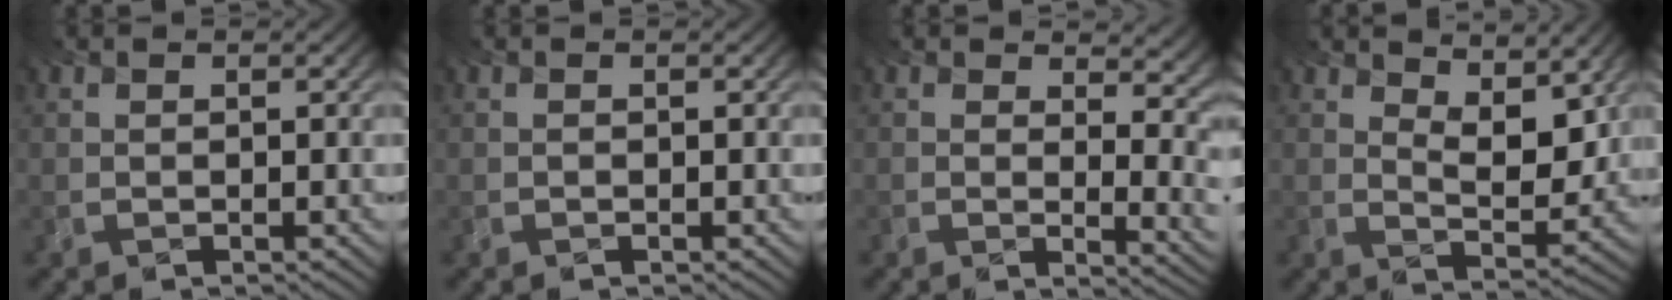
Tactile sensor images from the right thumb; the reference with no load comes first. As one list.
[{"total": 0.0}, {"total": 12.9, "force": [6.7, 5.8, 9.3], "torque": [-0.130, 0.028, 0.092]}, {"total": 9.1, "force": [6.0, 3.3, 6.0], "torque": [-0.098, -0.014, 0.083]}]